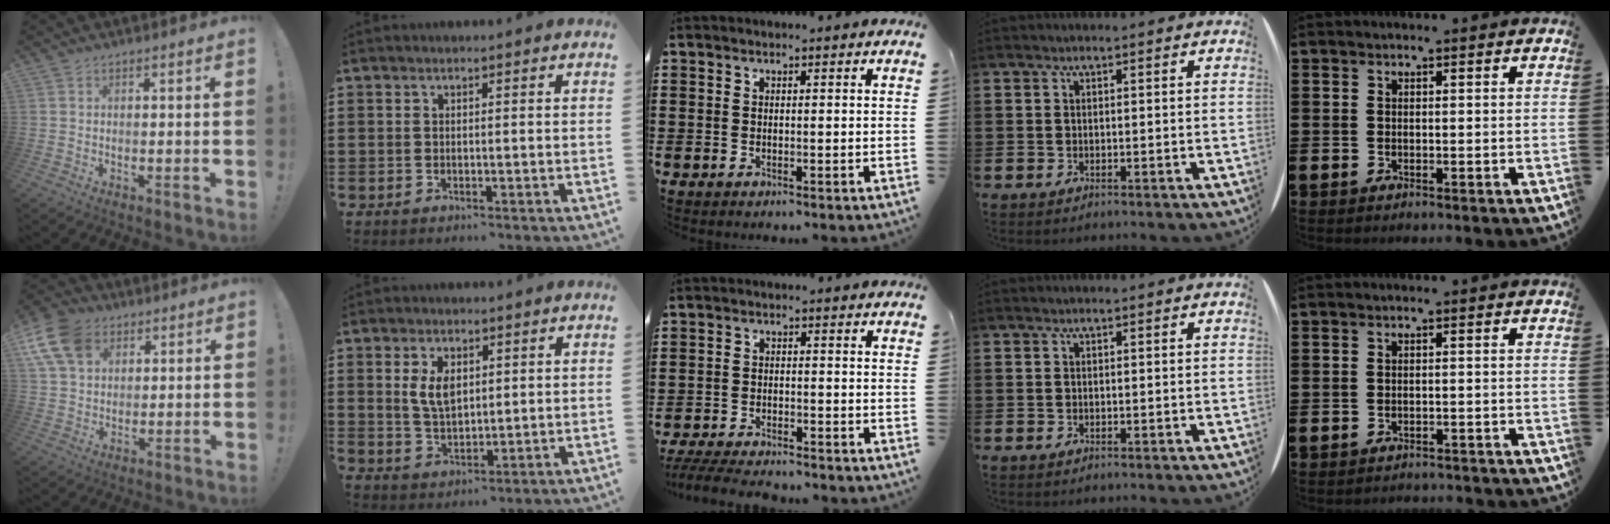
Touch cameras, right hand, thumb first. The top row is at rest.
{"thumb": {"total": 13.2, "force": [5.8, 9.5, 7.1], "torque": [-0.136, -0.019, 0.116]}, "index": {"total": 5.0, "force": [1.4, 2.7, 3.9], "torque": [-0.076, 0.005, 0.023]}, "middle": {"total": 4.5, "force": [-4.4, 0.5, 1.0], "torque": [-0.028, -0.004, -0.092]}, "little": {"total": 0.7, "force": [-0.7, 0.1, -0.1], "torque": [-0.003, 0.003, -0.015]}}